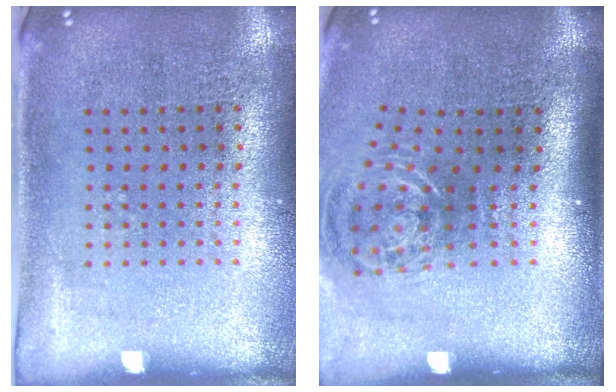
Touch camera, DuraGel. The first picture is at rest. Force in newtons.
{"total": 1.7, "press": 1.2, "slide": 1.2}